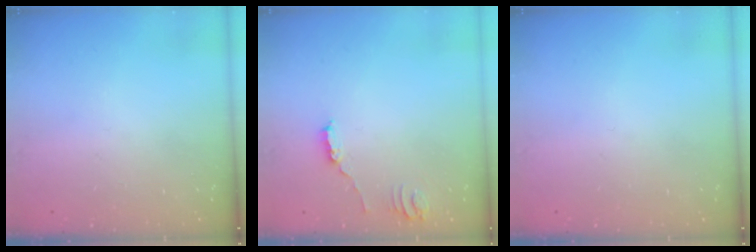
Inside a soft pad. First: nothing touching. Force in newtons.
{"total": 2.5, "press": 2.5, "slide": 0.2}
{"total": 0.0}